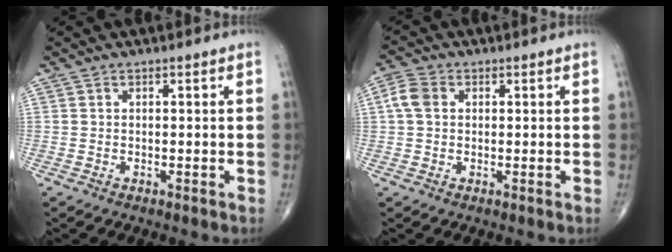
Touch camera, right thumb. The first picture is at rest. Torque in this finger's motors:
{"motor_torque": [0.00, 0.00, 0.36, 0.16, 0.00]}